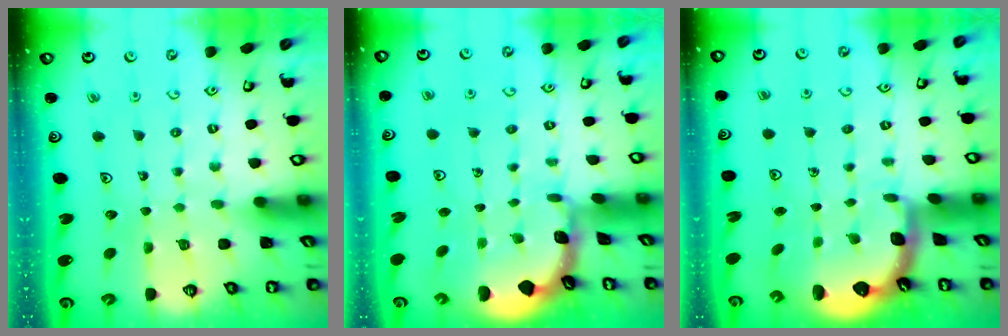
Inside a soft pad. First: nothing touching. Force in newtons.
{"total": 1.3, "press": 1.3, "slide": 0.1}
{"total": 2.6, "press": 1.3, "slide": 2.2}